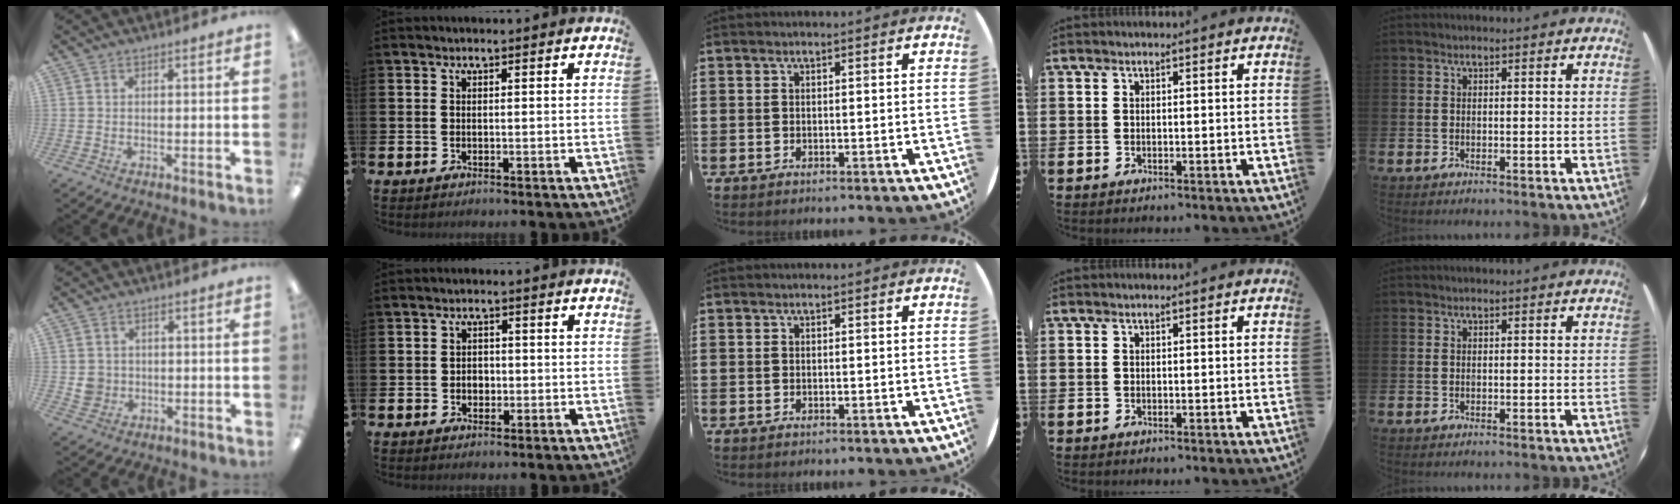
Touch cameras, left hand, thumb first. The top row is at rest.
{"thumb": {"total": 3.8, "force": [0.2, 3.7, 0.8], "torque": [-0.004, 0.002, 0.004]}, "index": {"total": 1.9, "force": [-0.3, 1.6, 0.9], "torque": [-0.012, 0.005, -0.010]}}